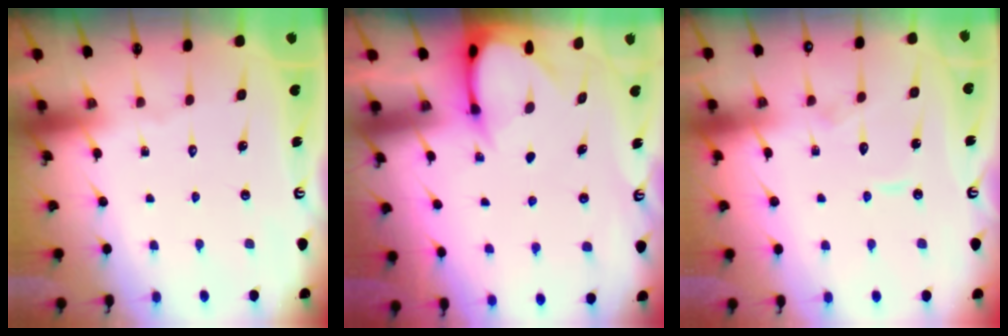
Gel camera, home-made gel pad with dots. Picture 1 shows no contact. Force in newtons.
{"total": 3.7, "press": 3.7, "slide": 0.3}
{"total": 6.8, "press": 6.8, "slide": 0.6}